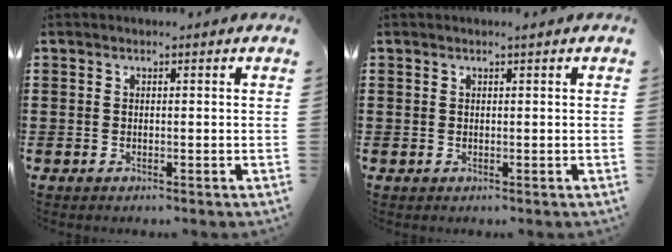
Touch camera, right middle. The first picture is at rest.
{"total": 0.0}